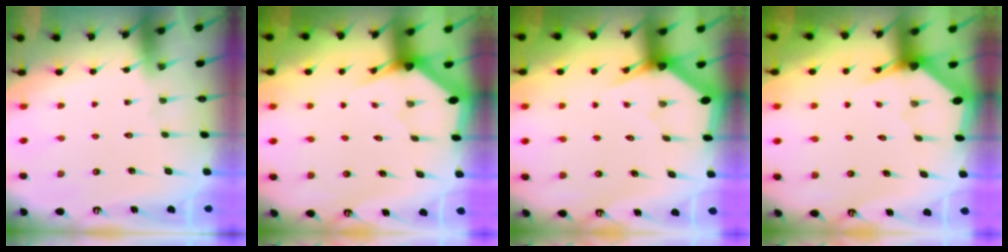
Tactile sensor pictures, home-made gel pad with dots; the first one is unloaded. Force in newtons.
{"total": 2.9, "press": 2.9, "slide": 0.1}
{"total": 3.0, "press": 3.0, "slide": 0.0}
{"total": 2.8, "press": 2.8, "slide": 0.1}